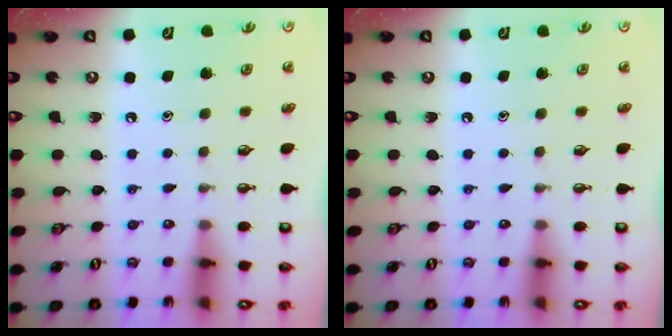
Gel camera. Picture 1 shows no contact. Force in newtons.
{"total": 0.0}